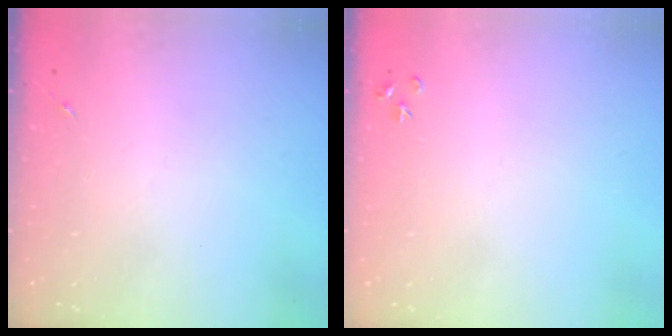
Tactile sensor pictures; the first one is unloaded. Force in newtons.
{"total": 3.6, "press": 3.5, "slide": 0.5}